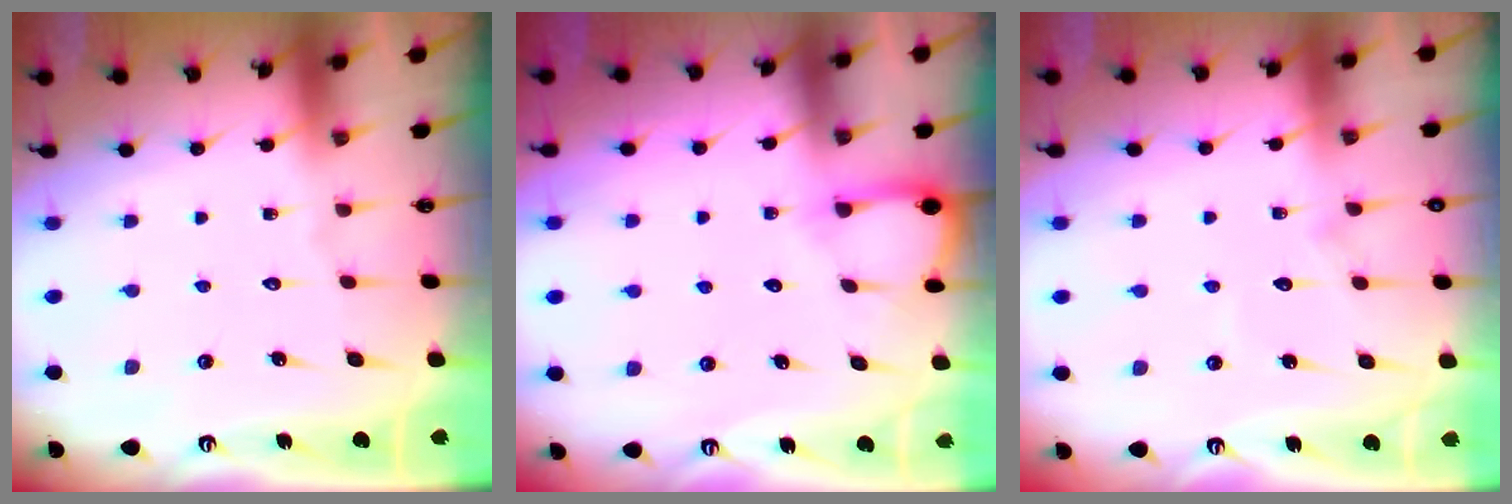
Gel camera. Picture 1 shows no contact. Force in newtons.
{"total": 4.3, "press": 4.3, "slide": 0.4}
{"total": 7.8, "press": 7.8, "slide": 0.6}